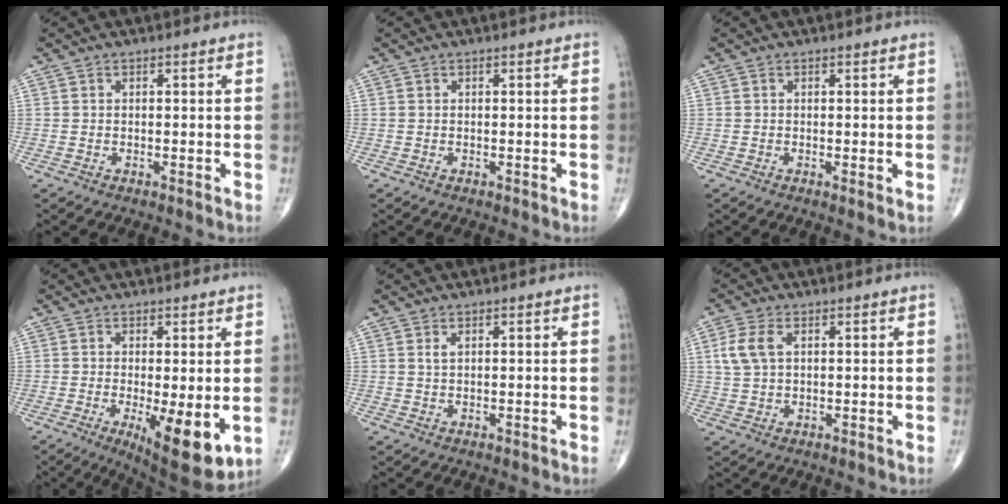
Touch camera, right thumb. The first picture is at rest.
{"total": 0.0}
{"total": 0.8, "force": [0.0, 0.1, 0.8], "torque": [-0.013, -0.004, -0.003]}
{"total": 11.0, "force": [-2.5, 3.4, 10.2], "torque": [-0.144, -0.026, -0.029]}
{"total": 1.0, "force": [0.5, 0.4, 0.8], "torque": [-0.016, 0.004, 0.011]}
{"total": 5.4, "force": [1.5, 3.2, 4.1], "torque": [-0.096, 0.008, 0.029]}